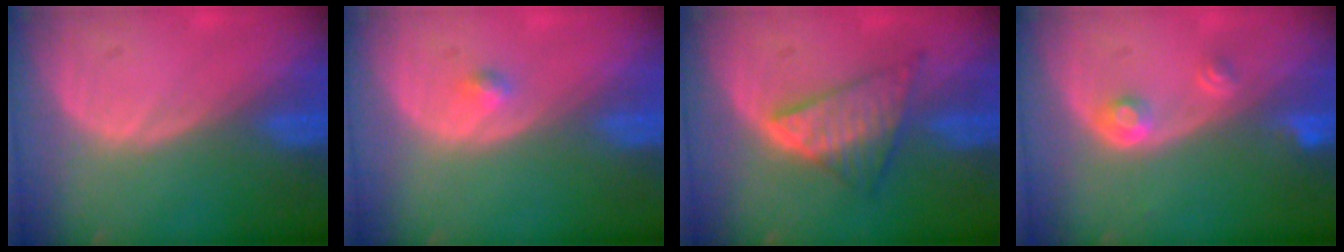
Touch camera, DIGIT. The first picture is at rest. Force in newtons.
{"total": 1.3, "press": 1.1, "slide": 0.7}
{"total": 6.4, "press": 6.4, "slide": 0.1}
{"total": 2.9, "press": 2.7, "slide": 1.0}